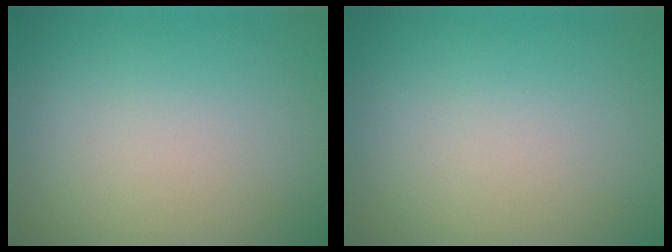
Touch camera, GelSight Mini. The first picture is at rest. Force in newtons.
{"total": 0.0}